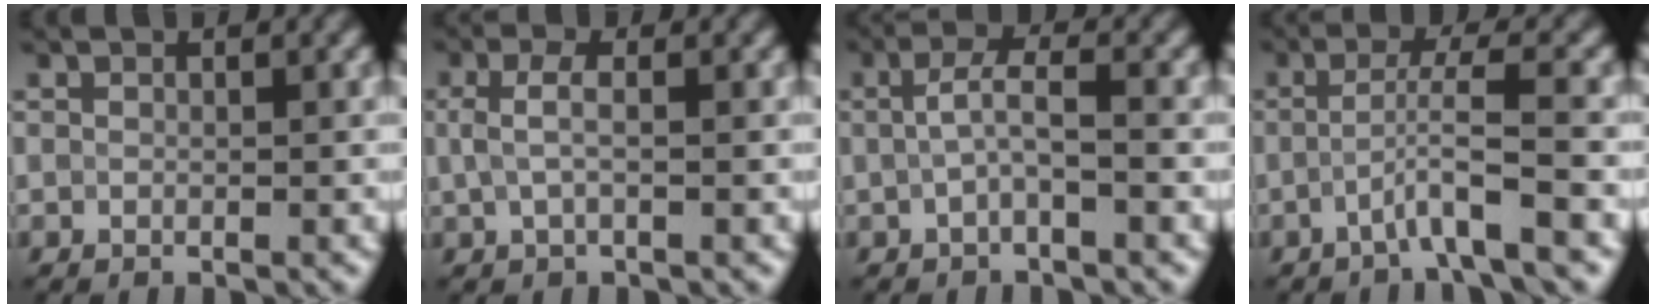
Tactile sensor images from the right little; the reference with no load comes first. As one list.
[{"total": 2.1, "force": [0.2, 0.7, 1.9], "torque": [-0.041, 0.004, 0.004]}, {"total": 2.5, "force": [-0.1, 0.5, 2.5], "torque": [-0.050, 0.004, -0.005]}, {"total": 4.0, "force": [-1.4, 0.1, 3.7], "torque": [-0.060, 0.012, -0.036]}]